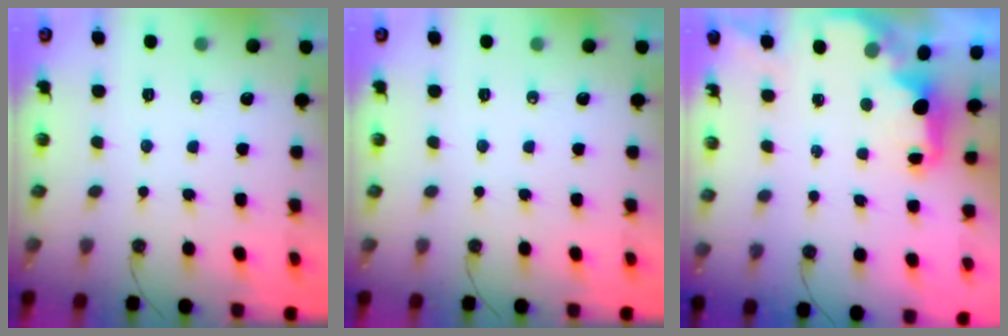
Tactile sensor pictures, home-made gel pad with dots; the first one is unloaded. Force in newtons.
{"total": 0.0}
{"total": 2.2, "press": 2.1, "slide": 0.8}